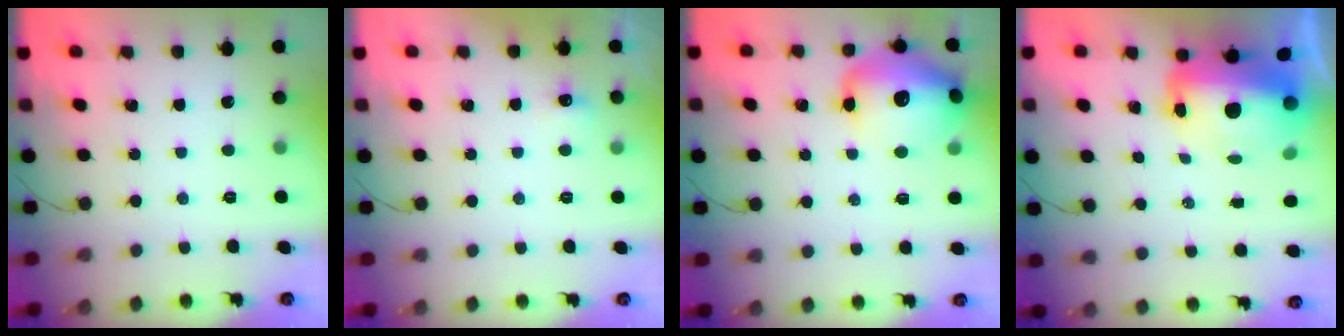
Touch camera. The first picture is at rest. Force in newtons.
{"total": 11.4, "press": 3.9, "slide": 10.8}
{"total": 17.0, "press": 16.7, "slide": 3.4}
{"total": 13.7, "press": 13.3, "slide": 3.4}